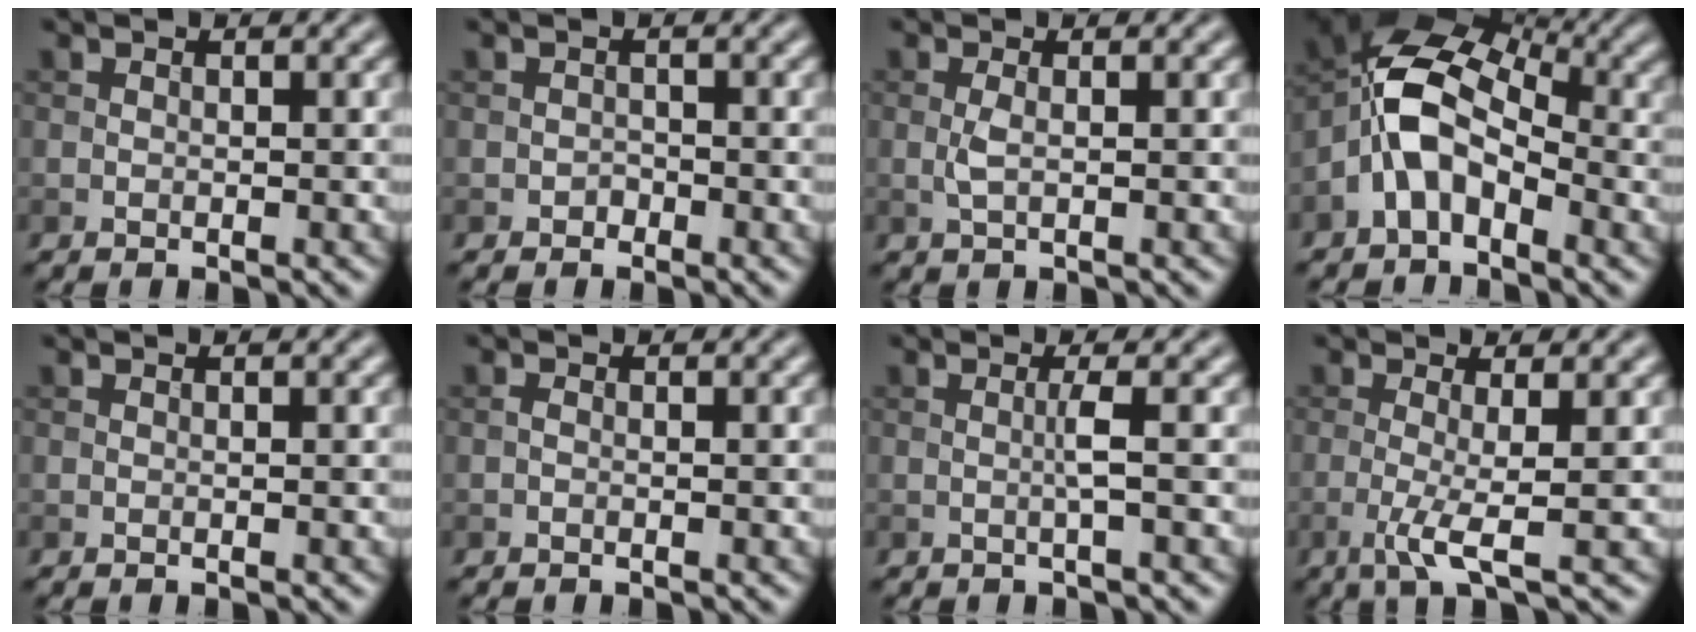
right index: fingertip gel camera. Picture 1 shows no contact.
{"total": 0.8, "force": [-0.5, 0.6, 0.2], "torque": [0.002, -0.001, -0.009]}
{"total": 1.3, "force": [-0.1, 0.4, 1.2], "torque": [-0.028, 0.000, -0.003]}
{"total": 7.1, "force": [-1.8, 4.5, 5.2], "torque": [-0.099, 0.017, -0.048]}
{"total": 0.0}
{"total": 0.5, "force": [-0.3, 0.2, 0.4], "torque": [-0.010, -0.001, -0.007]}
{"total": 1.4, "force": [-0.1, -0.1, 1.4], "torque": [-0.030, 0.002, -0.005]}
{"total": 3.2, "force": [-0.8, 0.4, 3.1], "torque": [-0.064, -0.007, -0.018]}